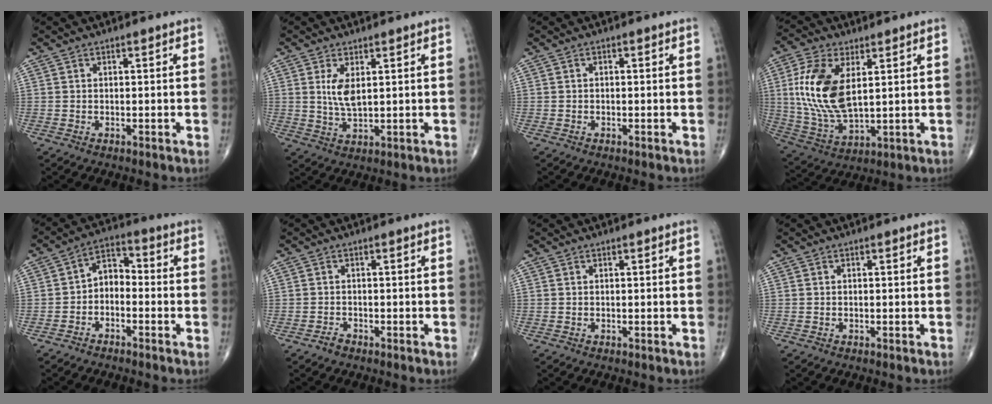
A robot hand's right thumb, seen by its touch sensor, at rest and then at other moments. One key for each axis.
{"total": 5.0, "fx": 1.3, "fy": 2.1, "fz": 4.3, "tx": -0.084, "ty": -0.013, "tz": 0.033}
{"total": 0.6, "fx": -0.1, "fy": 0.4, "fz": 0.4, "tx": -0.007, "ty": 0.001, "tz": -0.004}
{"total": 15.6, "fx": 3.3, "fy": 7.9, "fz": 13.0, "tx": -0.272, "ty": -0.013, "tz": 0.073}
{"total": 5.8, "fx": -1.7, "fy": 4.0, "fz": 3.9, "tx": -0.049, "ty": 0.037, "tz": -0.046}
{"total": 1.3, "fx": -1.0, "fy": 0.7, "fz": 0.3, "tx": -0.006, "ty": 0.003, "tz": -0.021}
{"total": 0.0}
{"total": 0.0}